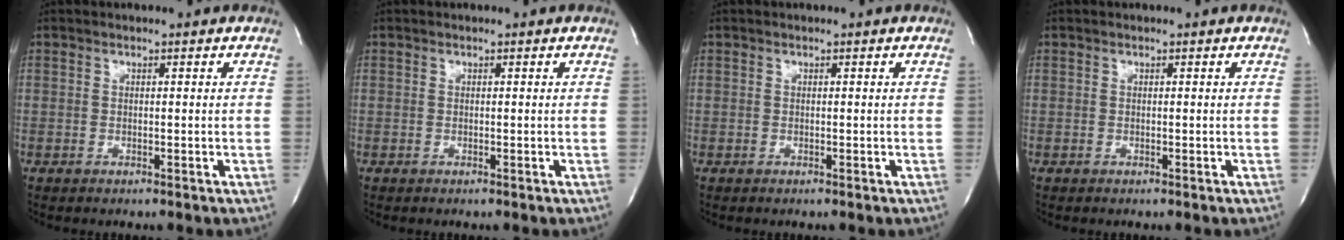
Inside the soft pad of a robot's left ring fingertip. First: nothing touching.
{"total": 0.0}
{"total": 0.0}
{"total": 0.0}